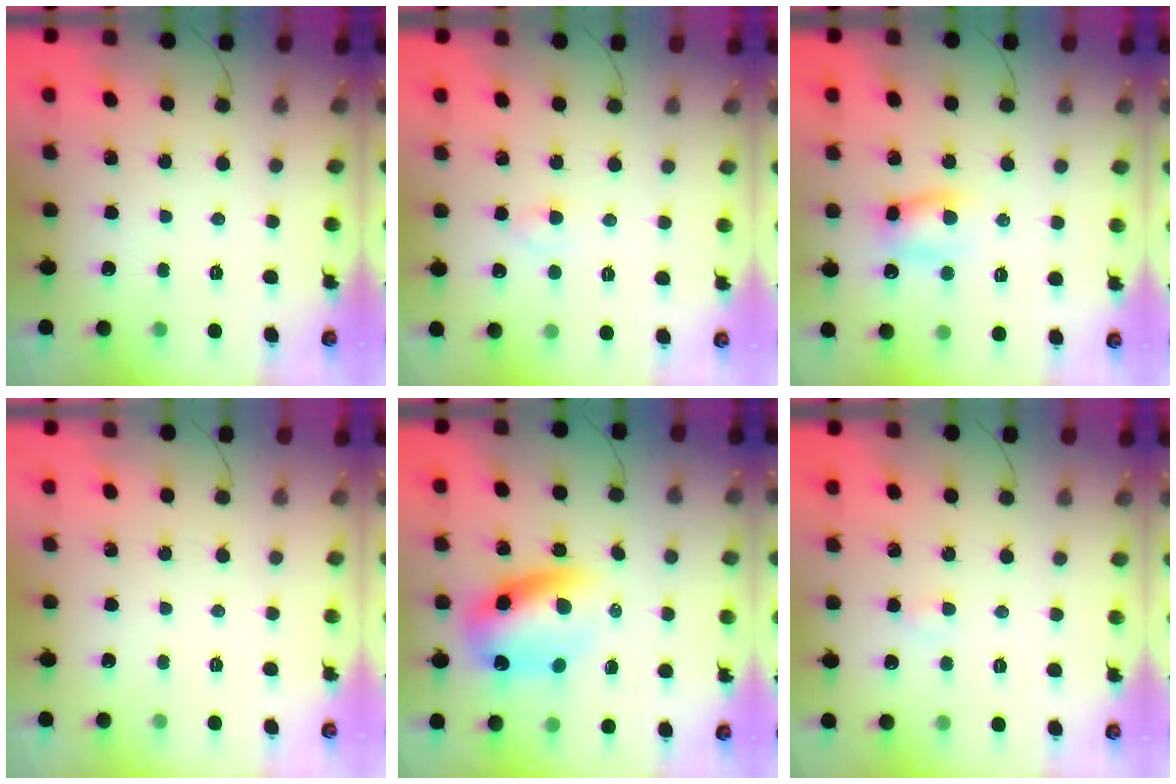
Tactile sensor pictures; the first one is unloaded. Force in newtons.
{"total": 2.2, "press": 2.0, "slide": 0.8}
{"total": 7.4, "press": 7.4, "slide": 1.0}
{"total": 0.0}
{"total": 10.9, "press": 10.6, "slide": 2.4}
{"total": 2.2, "press": 2.0, "slide": 0.8}